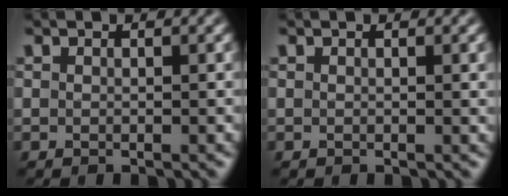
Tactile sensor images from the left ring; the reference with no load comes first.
{"total": 0.6, "force": [0.1, 0.1, 0.6], "torque": [-0.003, 0.001, 0.001]}